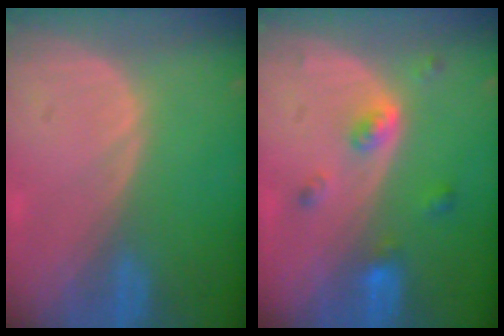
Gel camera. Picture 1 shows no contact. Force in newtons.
{"total": 4.3, "press": 3.9, "slide": 1.8}